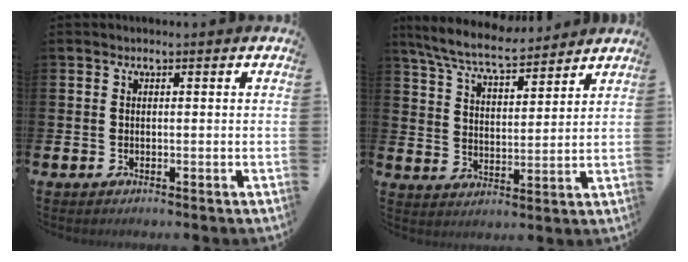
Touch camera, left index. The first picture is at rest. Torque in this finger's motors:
{"motor_torque": [1.08, -1.06, 0.57, 0.21]}